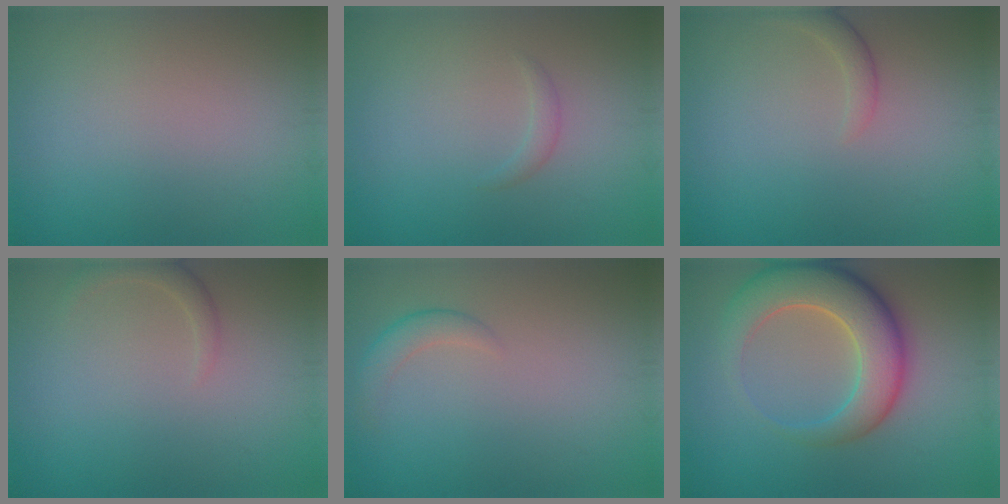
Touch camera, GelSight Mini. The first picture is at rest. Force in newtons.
{"total": 0.8, "press": 0.8, "slide": 0.1}
{"total": 1.4, "press": 1.4, "slide": 0.1}
{"total": 1.4, "press": 1.4, "slide": 0.1}
{"total": 1.6, "press": 1.6, "slide": 0.1}
{"total": 8.0, "press": 8.0, "slide": 0.5}